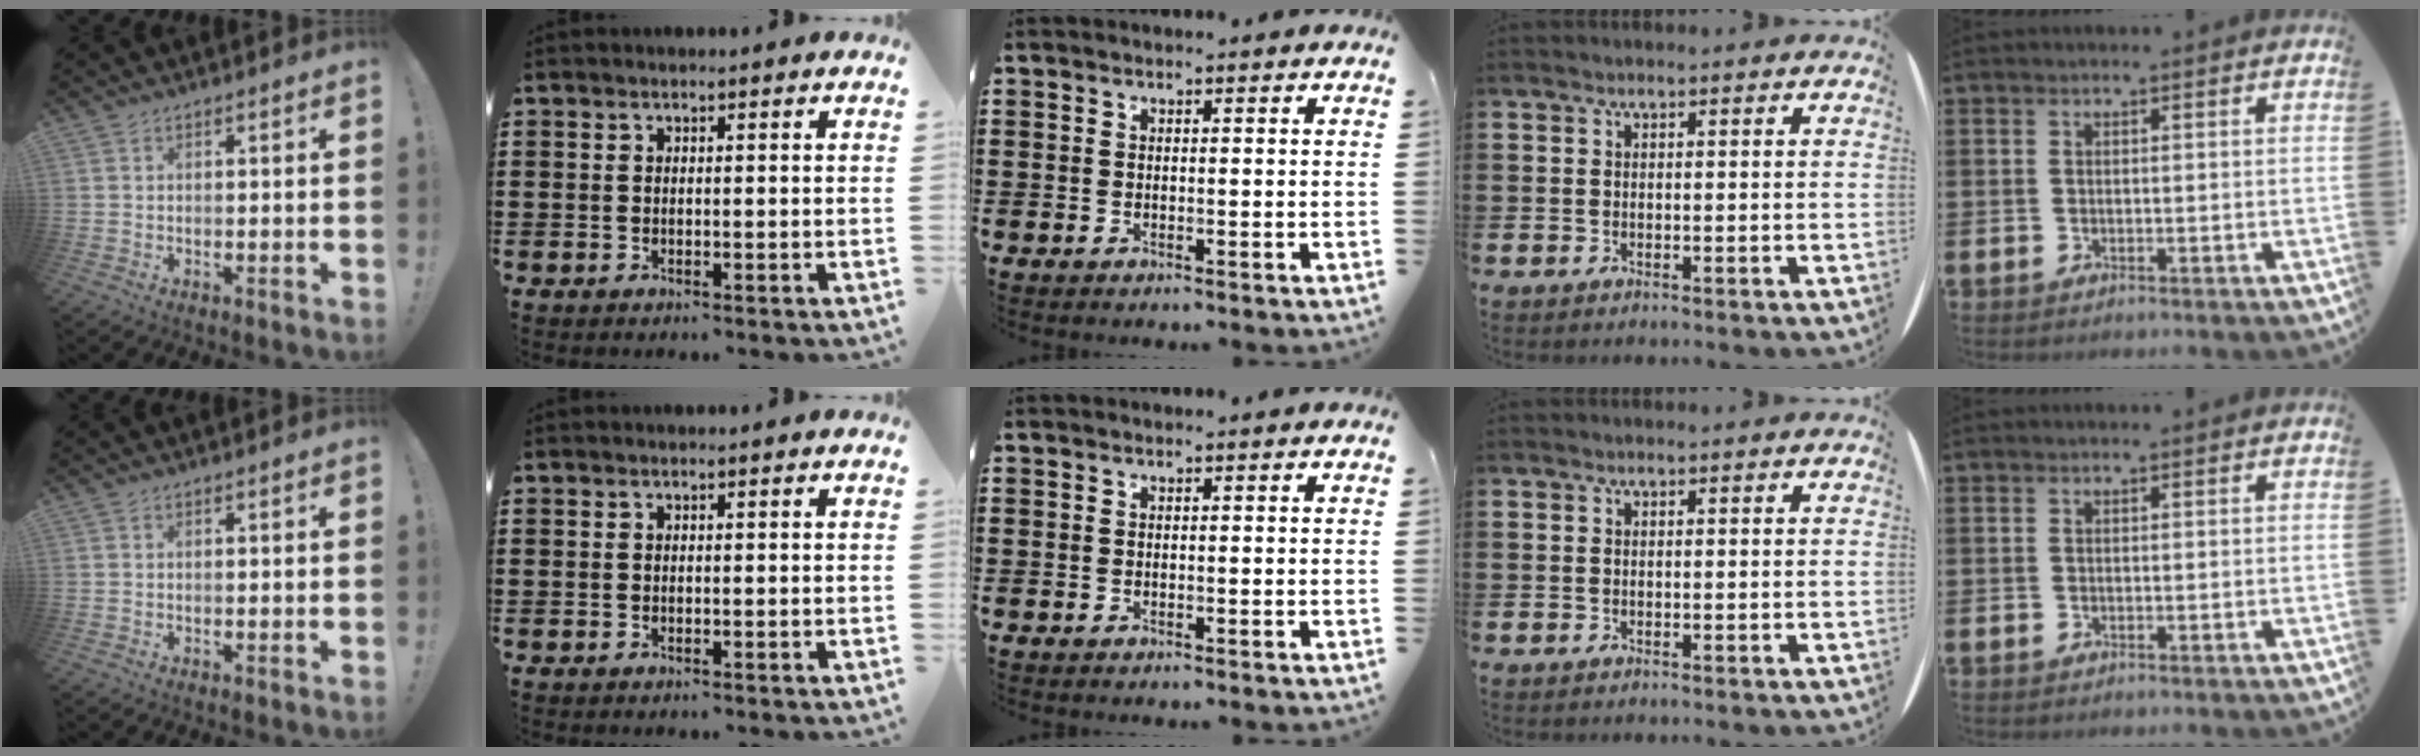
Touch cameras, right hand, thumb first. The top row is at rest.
{}